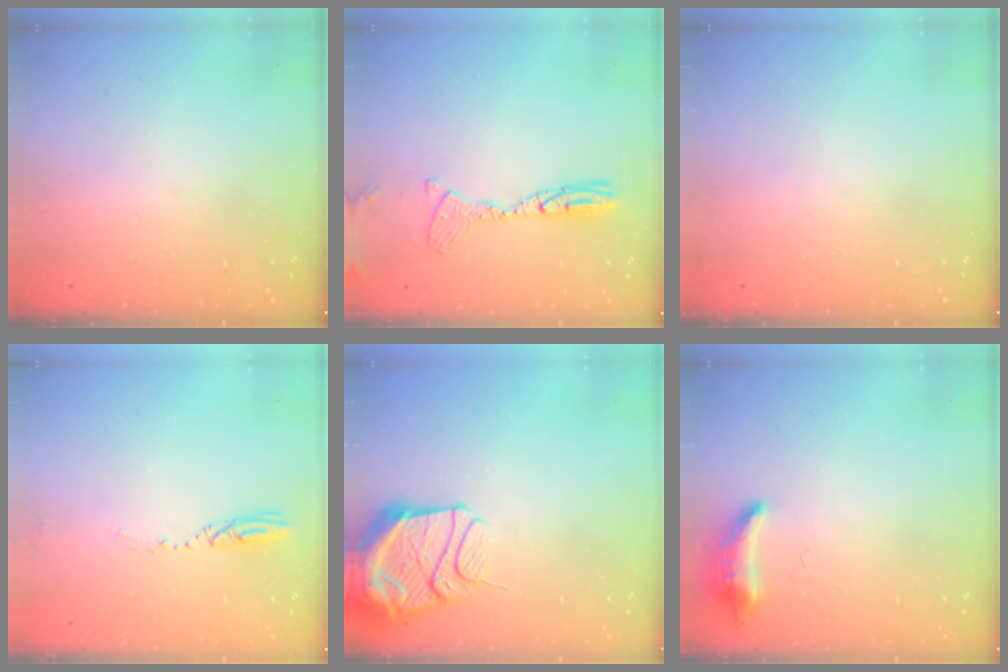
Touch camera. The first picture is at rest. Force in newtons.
{"total": 11.8, "press": 11.6, "slide": 2.1}
{"total": 2.8, "press": 2.2, "slide": 1.7}
{"total": 3.3, "press": 3.2, "slide": 0.5}
{"total": 14.8, "press": 14.7, "slide": 1.7}
{"total": 8.3, "press": 8.1, "slide": 1.8}